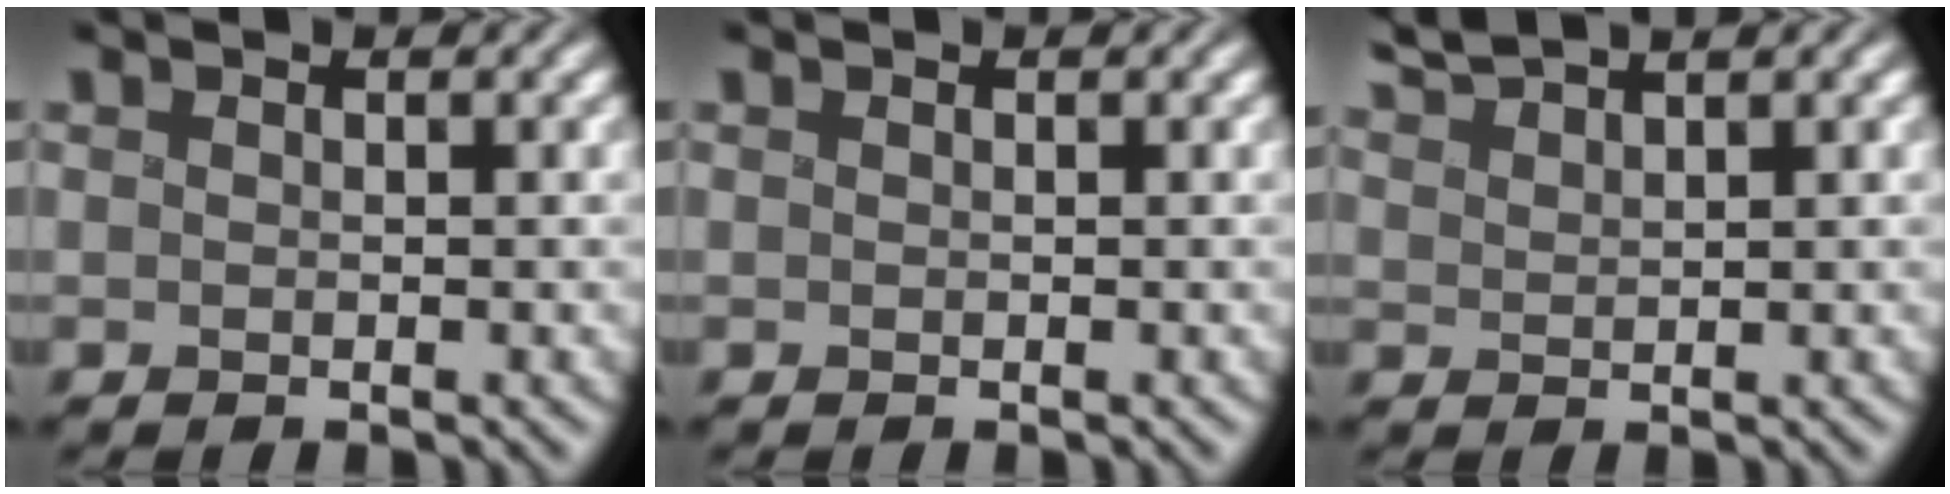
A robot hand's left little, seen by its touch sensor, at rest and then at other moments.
{"total": 0.0}
{"total": 2.9, "force": [2.7, 0.1, 1.2], "torque": [-0.032, 0.015, 0.053]}